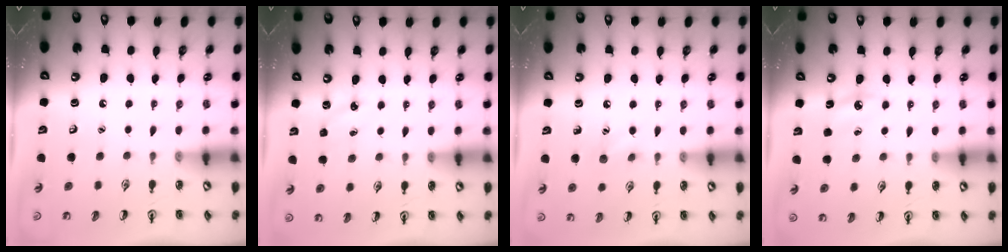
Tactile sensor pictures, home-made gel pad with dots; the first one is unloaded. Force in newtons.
{"total": 3.5, "press": 3.4, "slide": 1.1}
{"total": 5.7, "press": 5.4, "slide": 1.8}
{"total": 4.9, "press": 4.7, "slide": 1.6}